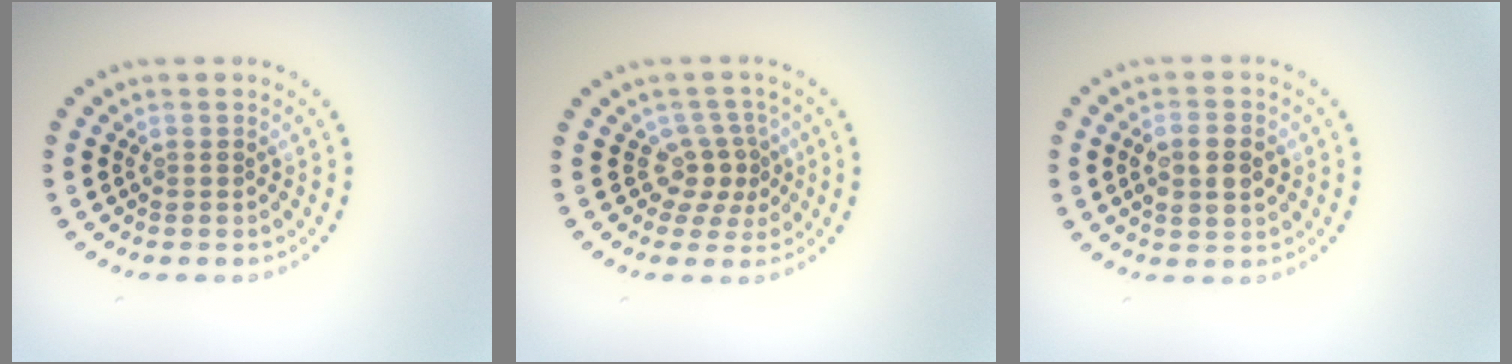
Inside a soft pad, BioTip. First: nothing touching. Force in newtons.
{"total": 2.8, "press": 1.8, "slide": 2.1}
{"total": 2.9, "press": 2.9, "slide": 0.4}